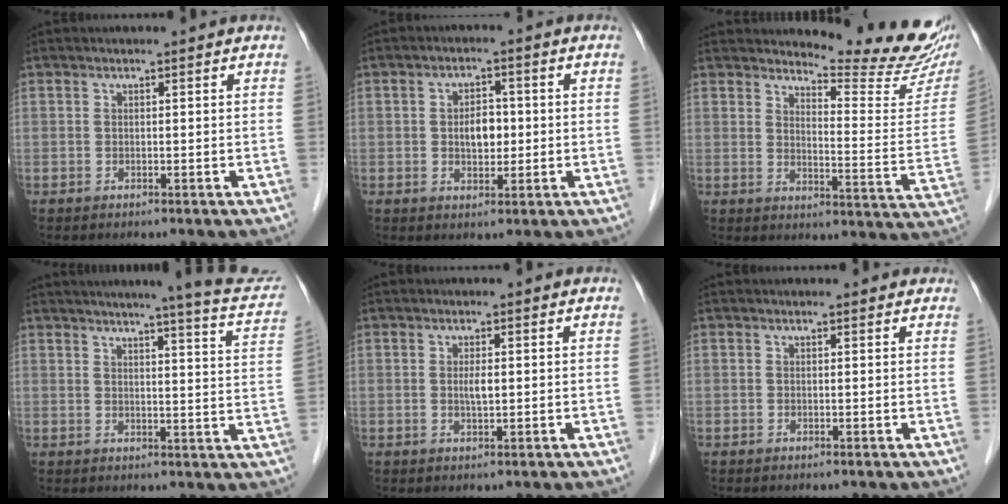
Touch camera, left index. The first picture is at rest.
{"total": 4.1, "force": [-0.3, 2.5, 3.2], "torque": [-0.053, 0.006, -0.001]}
{"total": 14.9, "force": [14.3, 0.3, 4.3], "torque": [-0.060, -0.106, 0.165]}
{"total": 14.8, "force": [12.8, 0.9, 7.4], "torque": [-0.088, -0.028, 0.131]}
{"total": 1.7, "force": [-0.1, 0.4, 1.7], "torque": [-0.032, -0.003, 0.000]}
{"total": 1.1, "force": [0.7, 0.8, 0.1], "torque": [0.003, 0.001, -0.002]}